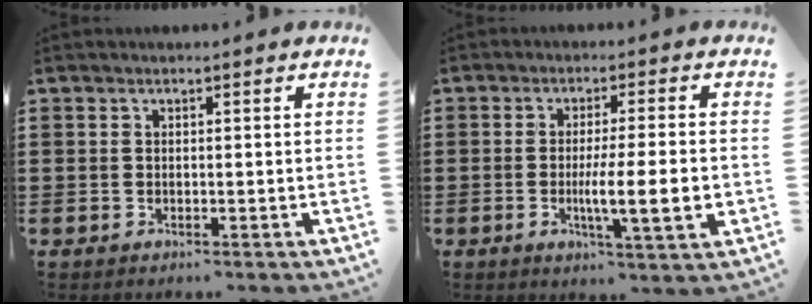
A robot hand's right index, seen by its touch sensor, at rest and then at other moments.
{"total": 8.7, "force": [-1.4, 1.2, 8.5], "torque": [-0.139, -0.013, -0.024]}